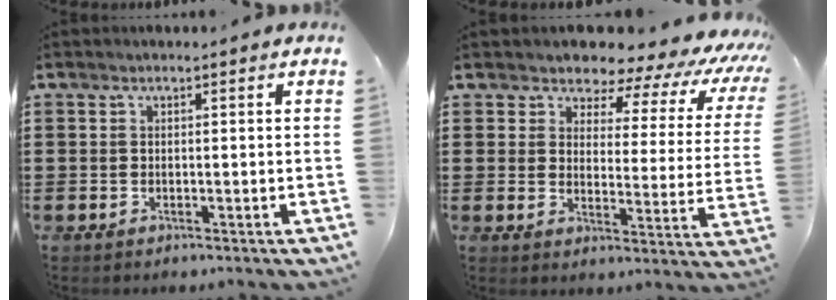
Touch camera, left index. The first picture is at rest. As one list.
[{"total": 5.4, "force": [4.7, 2.1, 1.8], "torque": [-0.047, -0.036, 0.074]}]